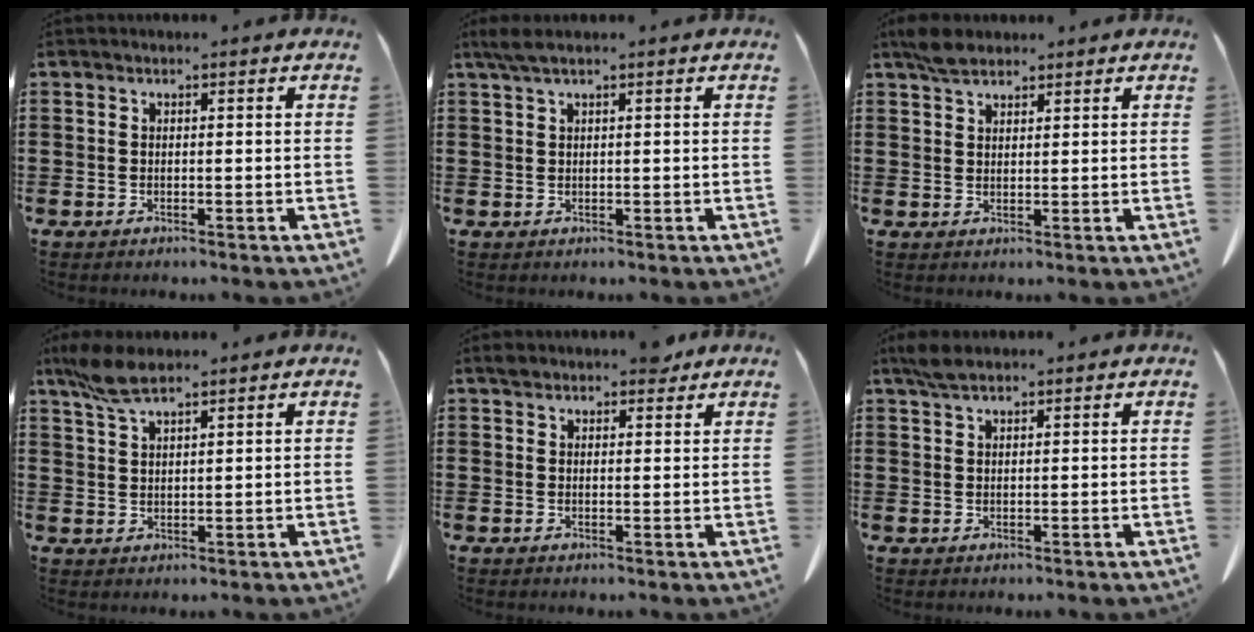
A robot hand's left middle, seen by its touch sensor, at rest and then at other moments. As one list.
[{"total": 1.9, "force": [1.2, 0.1, 1.4], "torque": [-0.030, -0.001, 0.023]}, {"total": 3.5, "force": [2.8, 1.3, 1.6], "torque": [-0.038, 0.005, 0.054]}, {"total": 5.9, "force": [4.2, 1.5, 3.8], "torque": [-0.085, 0.000, 0.078]}, {"total": 3.4, "force": [2.9, 1.3, 1.2], "torque": [-0.015, -0.001, 0.052]}, {"total": 2.7, "force": [2.2, 0.7, 1.5], "torque": [-0.035, 0.002, 0.040]}]